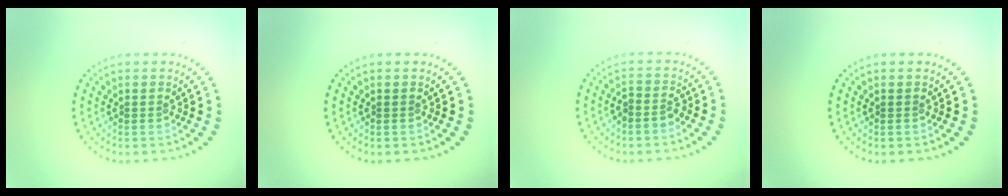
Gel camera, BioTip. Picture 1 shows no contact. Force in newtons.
{"total": 0.0}
{"total": 1.6, "press": 1.2, "slide": 1.0}
{"total": 0.0}